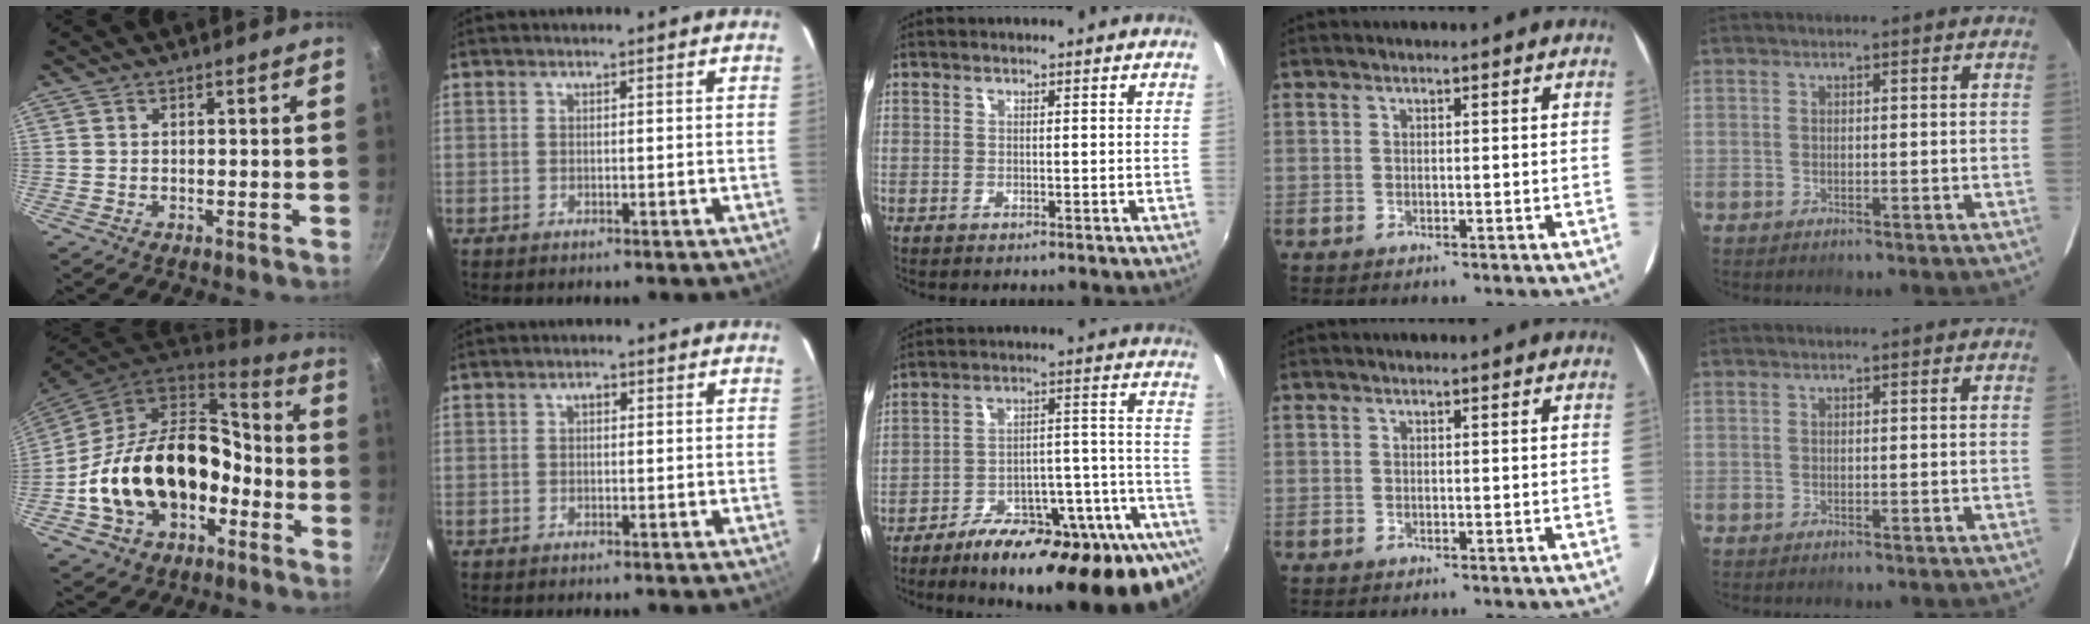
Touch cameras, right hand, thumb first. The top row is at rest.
{"thumb": {"total": 22.5, "force": [-5.6, 15.3, 15.6], "torque": [-0.242, 0.072, -0.087]}, "index": {"total": 1.0, "force": [0.1, 0.8, 0.7], "torque": [-0.010, 0.007, 0.000]}, "middle": {"total": 25.2, "force": [-17.0, 5.2, 17.8], "torque": [-0.212, -0.027, -0.243]}}